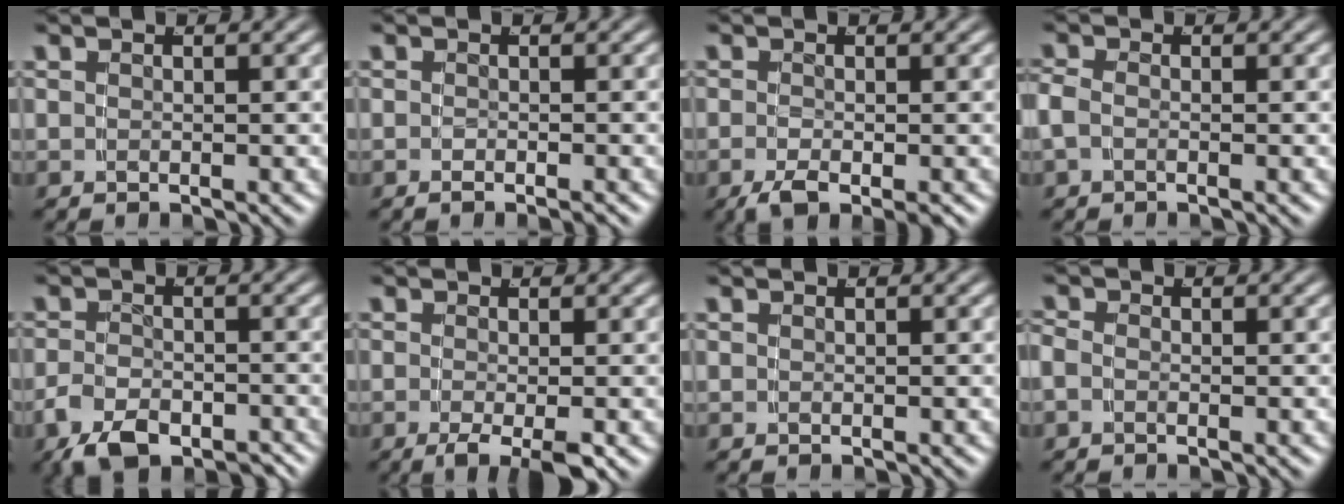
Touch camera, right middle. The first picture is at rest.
{"total": 1.0, "force": [-0.9, -0.4, 0.4], "torque": [-0.011, -0.005, -0.011]}
{"total": 2.4, "force": [-1.4, 0.5, 1.8], "torque": [-0.037, -0.014, -0.016]}
{"total": 1.5, "force": [-0.5, 0.9, 1.1], "torque": [-0.036, -0.010, -0.005]}
{"total": 5.4, "force": [-3.6, 2.7, 2.9], "torque": [-0.047, -0.023, -0.049]}
{"total": 4.9, "force": [-3.1, 1.2, 3.6], "torque": [-0.067, -0.031, -0.031]}
{"total": 0.0}
{"total": 1.2, "force": [-0.4, 0.8, 0.7], "torque": [-0.021, -0.007, -0.007]}